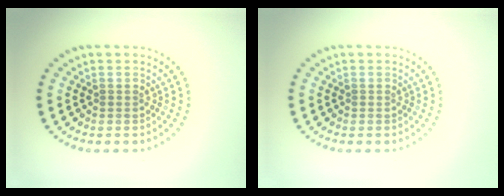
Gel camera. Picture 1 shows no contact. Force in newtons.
{"total": 0.0}